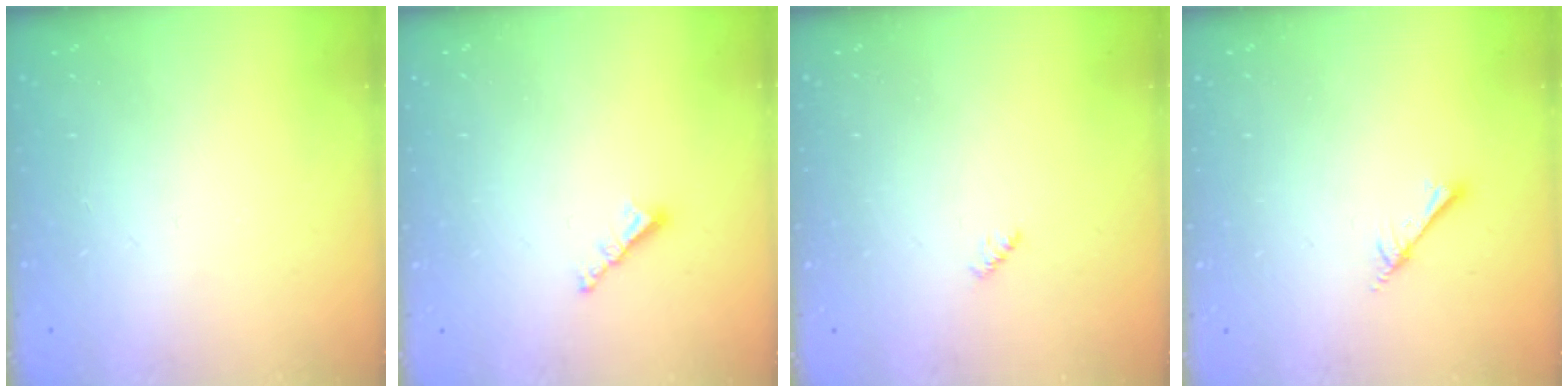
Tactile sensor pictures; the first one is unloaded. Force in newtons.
{"total": 3.6, "press": 3.6, "slide": 0.4}
{"total": 2.4, "press": 2.4, "slide": 0.4}
{"total": 2.2, "press": 2.2, "slide": 0.3}